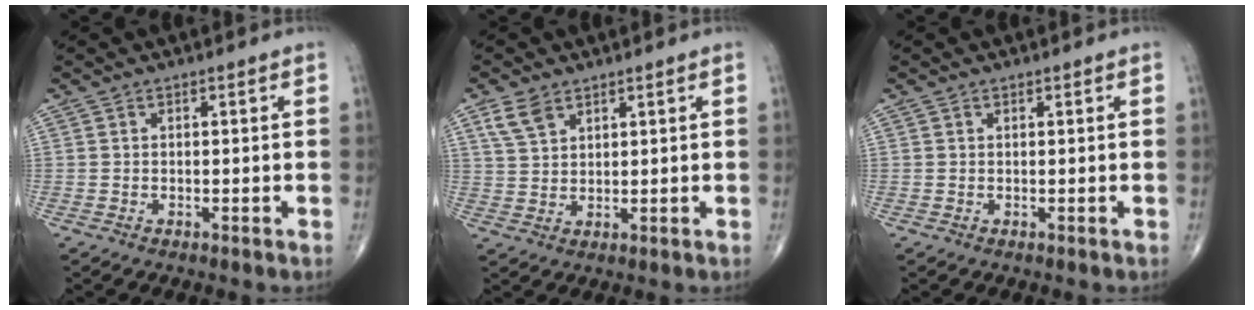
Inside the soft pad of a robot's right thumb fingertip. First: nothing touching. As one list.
[{"total": 4.8, "force": [3.0, 2.8, 2.5], "torque": [-0.044, -0.008, 0.065]}, {"total": 0.0}]